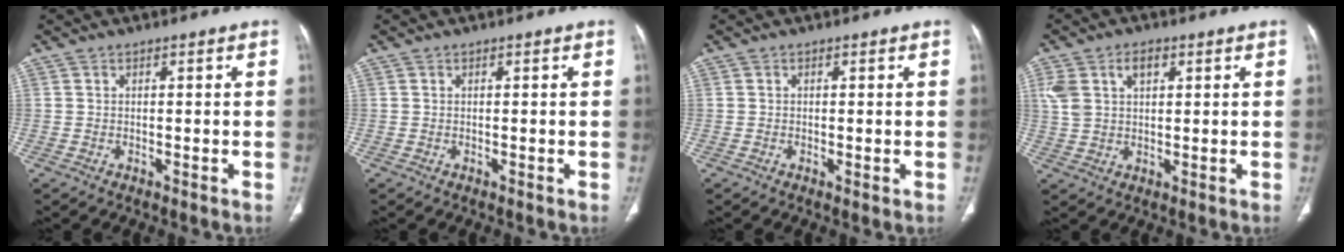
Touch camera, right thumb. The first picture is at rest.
{"total": 0.0}
{"total": 0.7, "force": [-0.1, 0.1, 0.6], "torque": [-0.016, -0.004, -0.002]}
{"total": 6.9, "force": [2.8, 4.2, 4.8], "torque": [-0.094, 0.008, 0.059]}